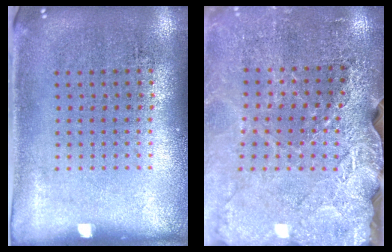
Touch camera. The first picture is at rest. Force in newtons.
{"total": 3.1, "press": 3.0, "slide": 0.4}